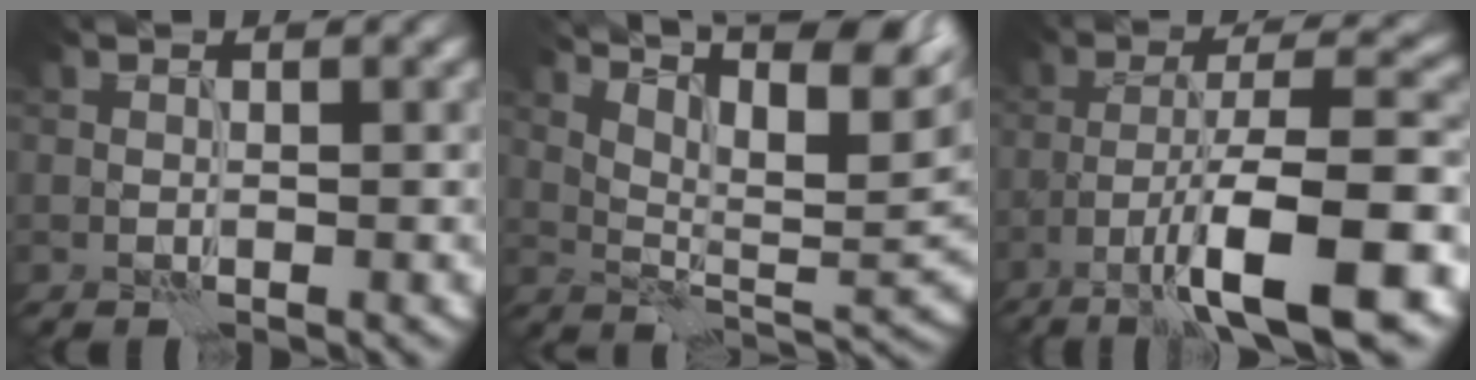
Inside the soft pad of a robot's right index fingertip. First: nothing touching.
{"total": 12.5, "force": [7.2, 3.8, 9.5], "torque": [-0.151, 0.019, 0.107]}
{"total": 10.4, "force": [-5.3, 2.1, 8.7], "torque": [-0.133, 0.010, -0.086]}